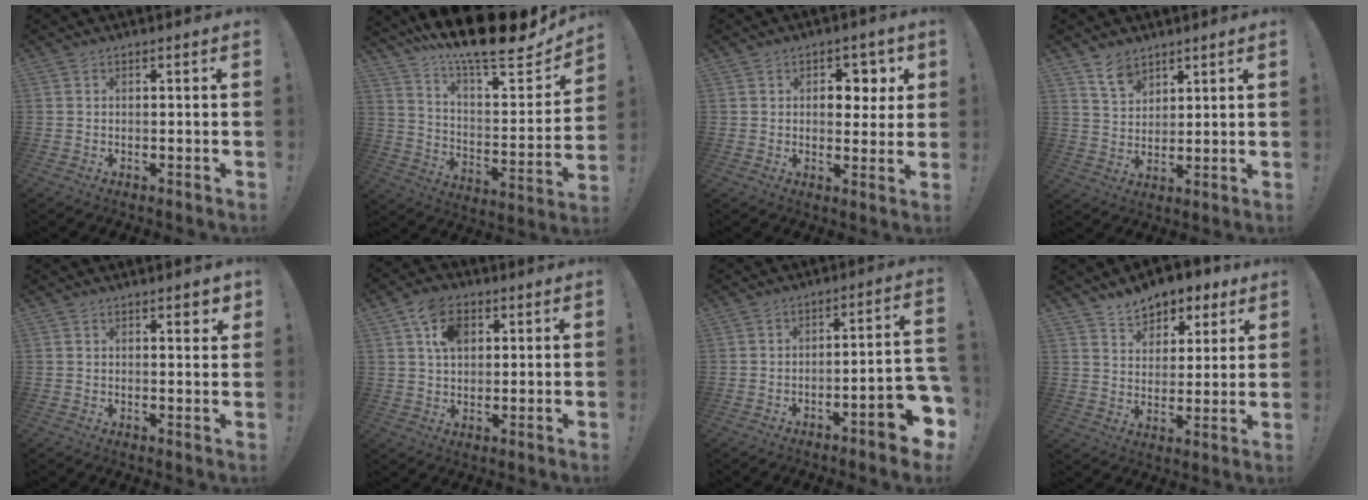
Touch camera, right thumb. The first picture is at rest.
{"total": 17.6, "force": [14.9, 3.2, 8.9], "torque": [-0.136, -0.134, 0.244]}
{"total": 6.6, "force": [2.4, 5.1, 3.4], "torque": [-0.031, -0.015, 0.040]}
{"total": 6.6, "force": [5.1, 3.6, 2.1], "torque": [-0.041, -0.028, 0.098]}
{"total": 2.5, "force": [1.8, 0.9, 1.5], "torque": [-0.008, -0.013, 0.028]}
{"total": 9.9, "force": [4.1, 6.8, 5.8], "torque": [-0.100, 0.002, 0.078]}
{"total": 9.1, "force": [-5.3, 1.5, 7.2], "torque": [-0.089, 0.023, -0.090]}
{"total": 8.2, "force": [6.3, 5.0, 1.7], "torque": [-0.024, -0.046, 0.120]}